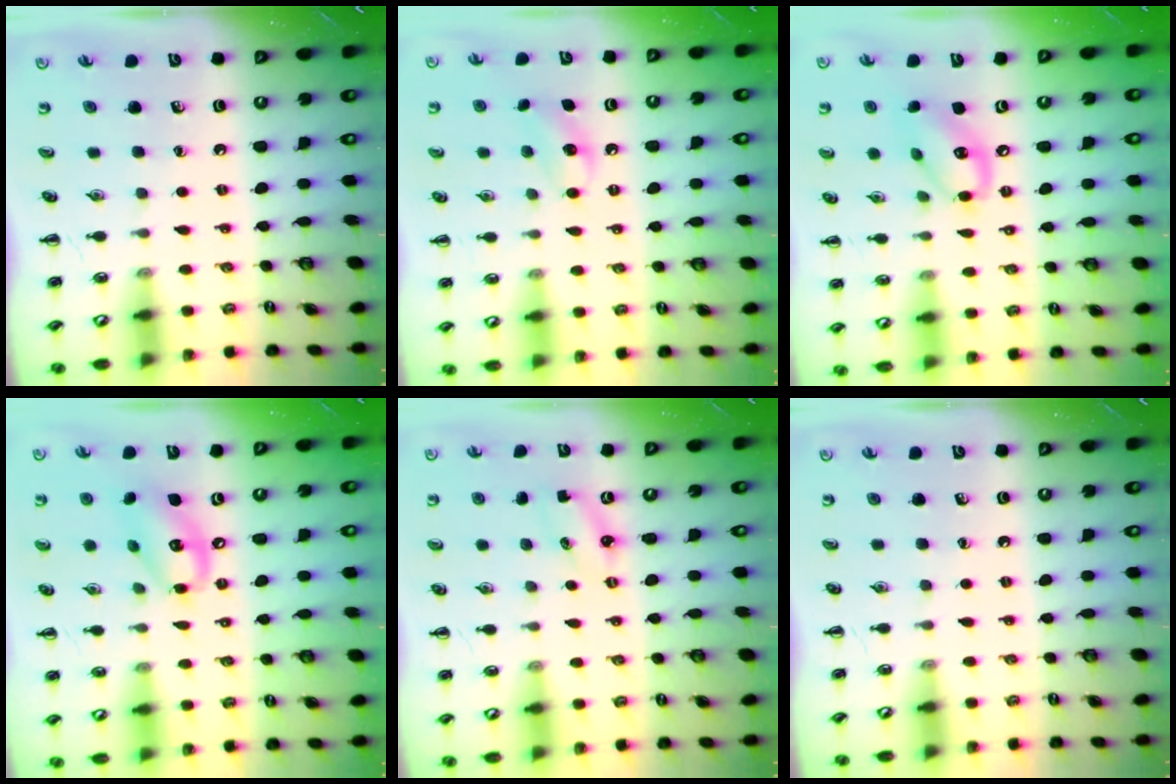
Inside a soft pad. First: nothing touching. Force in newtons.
{"total": 8.6, "press": 8.3, "slide": 1.9}
{"total": 10.9, "press": 10.6, "slide": 2.2}
{"total": 13.2, "press": 12.8, "slide": 2.9}
{"total": 2.9, "press": 2.8, "slide": 0.7}
{"total": 0.0}